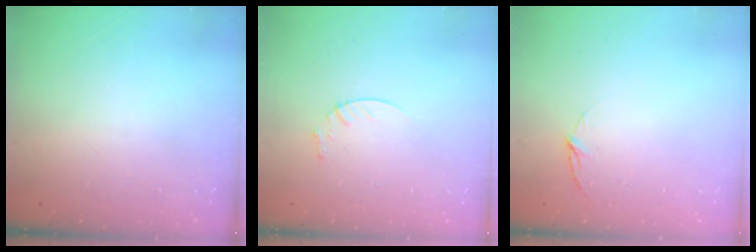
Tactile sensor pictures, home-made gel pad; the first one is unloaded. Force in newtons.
{"total": 3.6, "press": 3.6, "slide": 0.4}
{"total": 4.8, "press": 4.8, "slide": 0.5}